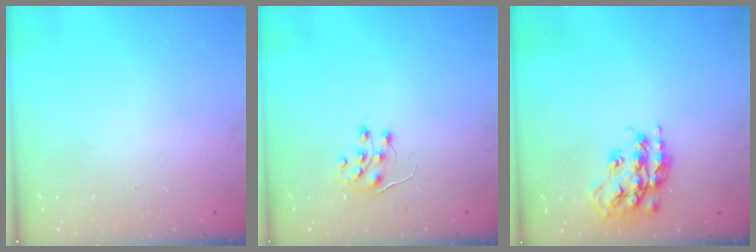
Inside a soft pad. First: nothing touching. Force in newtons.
{"total": 7.1, "press": 7.1, "slide": 0.6}
{"total": 16.3, "press": 16.3, "slide": 0.8}